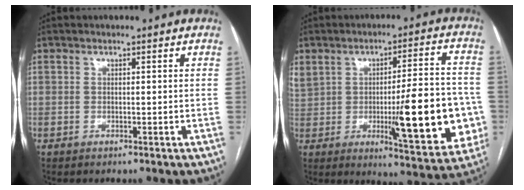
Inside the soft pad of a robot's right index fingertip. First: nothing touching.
{"total": 21.4, "force": [-1.9, 6.7, 20.2], "torque": [-0.300, 0.019, -0.003]}